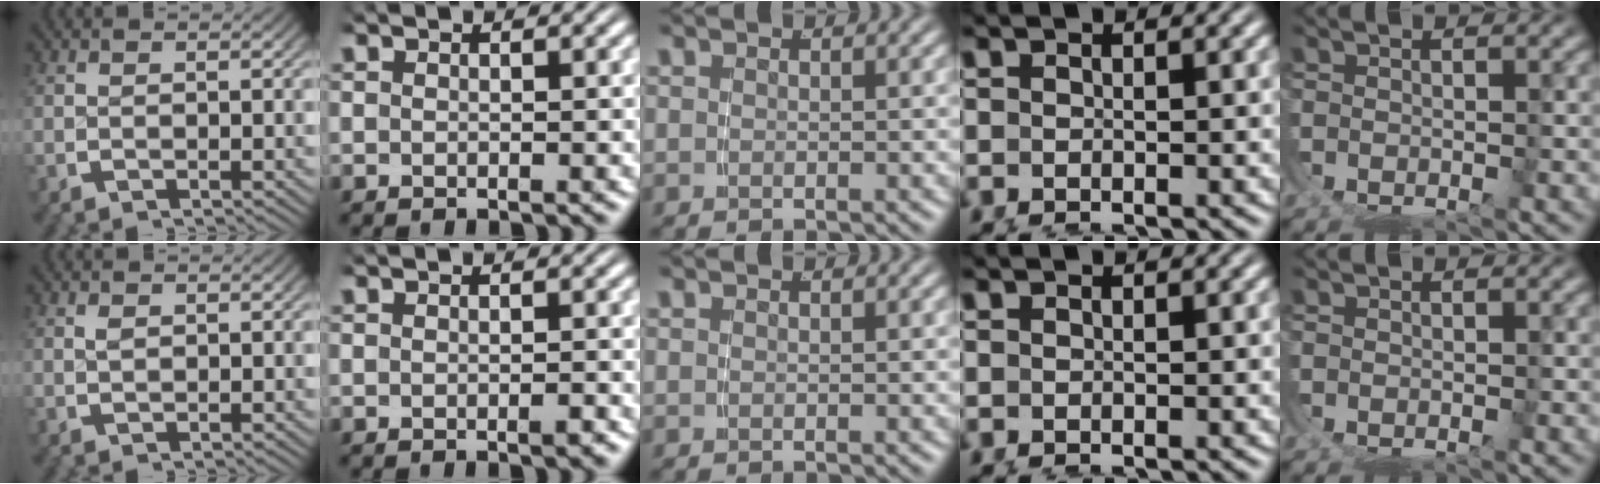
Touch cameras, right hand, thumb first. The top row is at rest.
{"thumb": {"total": 0.5, "force": [0.4, 0.3, 0.2], "torque": [-0.004, -0.002, 0.011]}, "index": {"total": 0.5, "force": [-0.3, 0.1, 0.4], "torque": [-0.005, 0.003, -0.007]}}